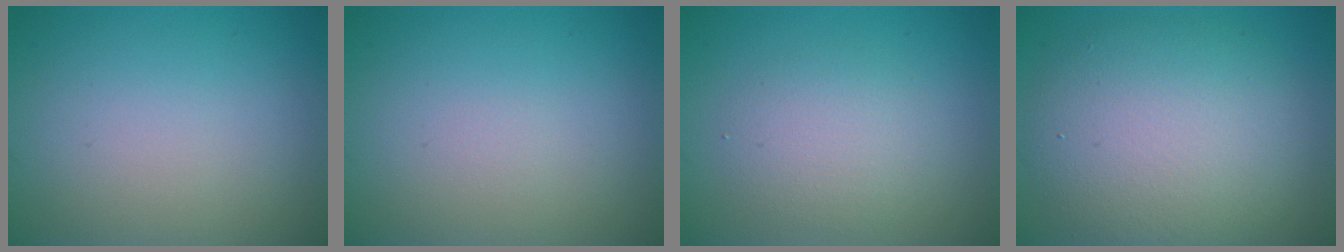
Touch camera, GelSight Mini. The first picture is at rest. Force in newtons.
{"total": 0.0}
{"total": 2.7, "press": 2.7, "slide": 0.1}
{"total": 8.6, "press": 8.6, "slide": 0.5}